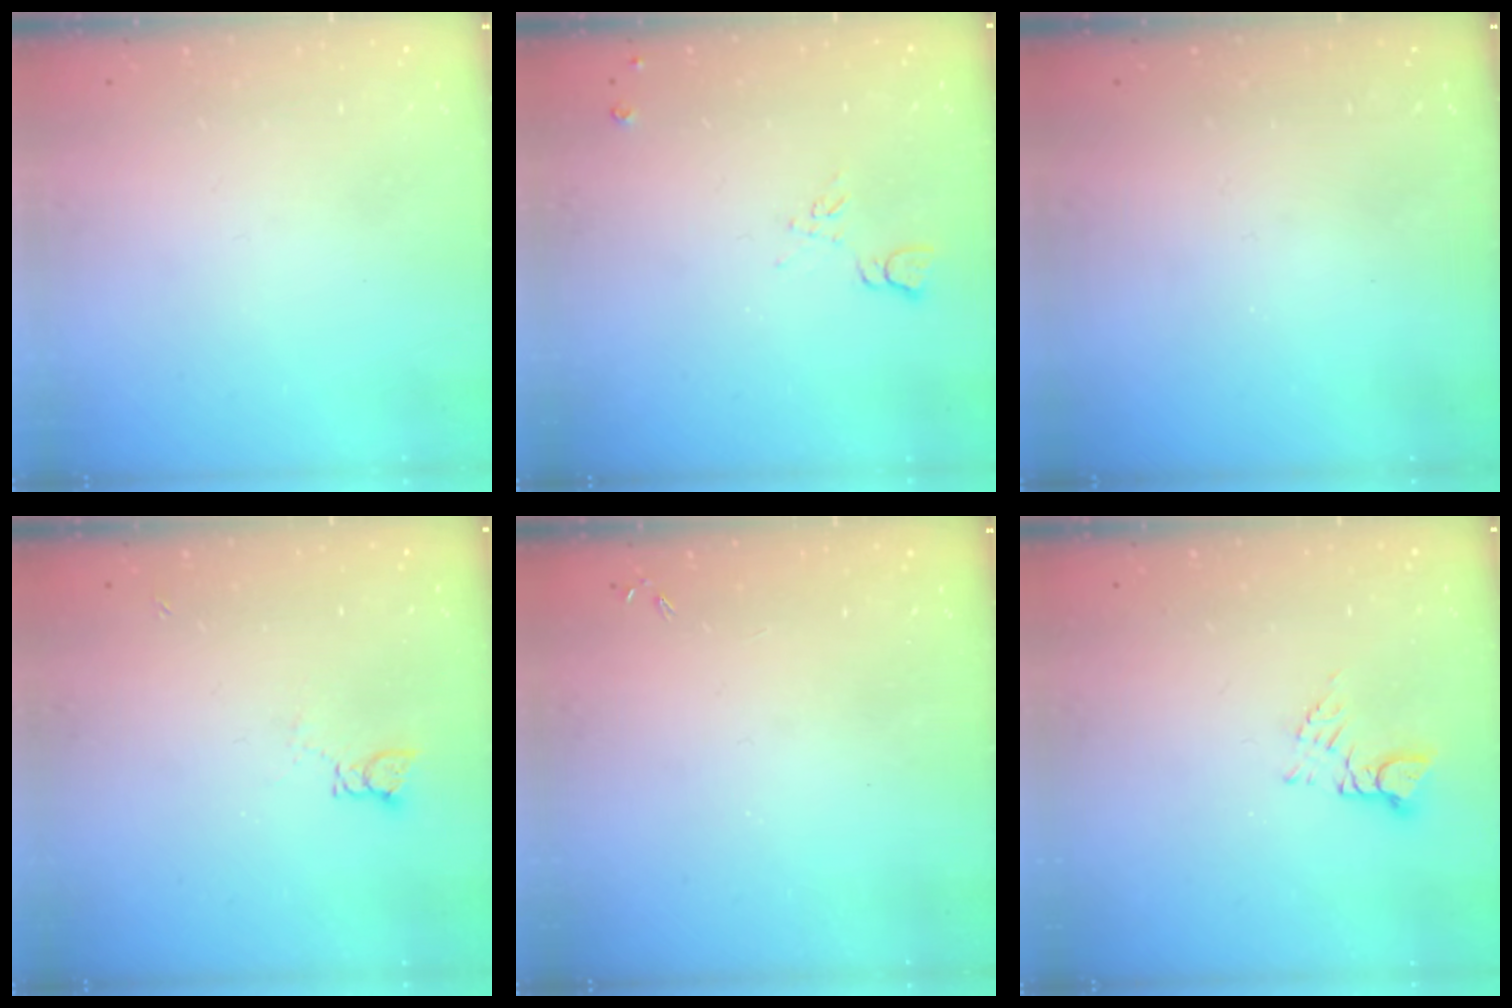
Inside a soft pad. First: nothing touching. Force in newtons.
{"total": 6.6, "press": 6.5, "slide": 0.9}
{"total": 0.0}
{"total": 2.2, "press": 2.2, "slide": 0.3}
{"total": 0.0}
{"total": 2.8, "press": 2.8, "slide": 0.5}